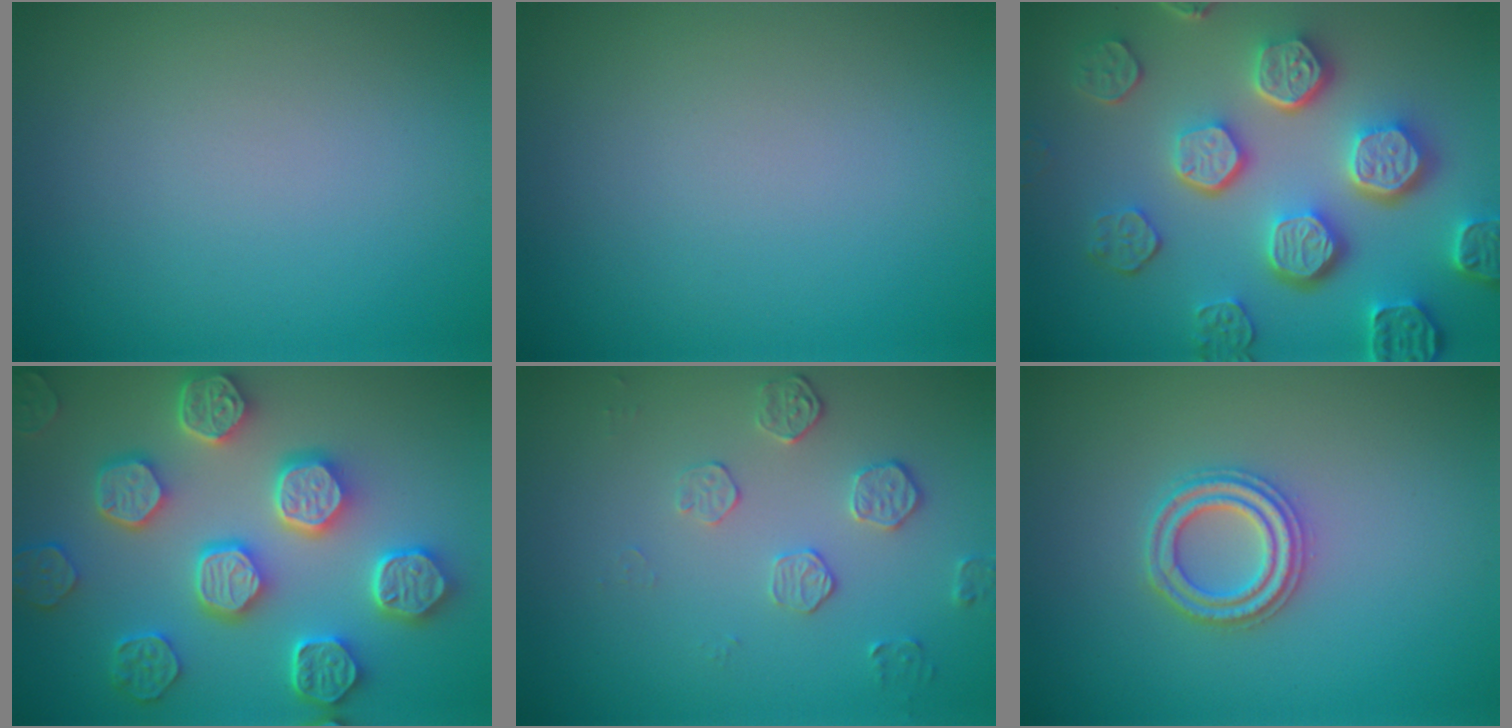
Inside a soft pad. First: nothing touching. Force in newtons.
{"total": 0.0}
{"total": 7.6, "press": 5.9, "slide": 4.8}
{"total": 8.0, "press": 6.5, "slide": 4.7}
{"total": 1.9, "press": 1.3, "slide": 1.3}
{"total": 2.7, "press": 2.6, "slide": 0.7}